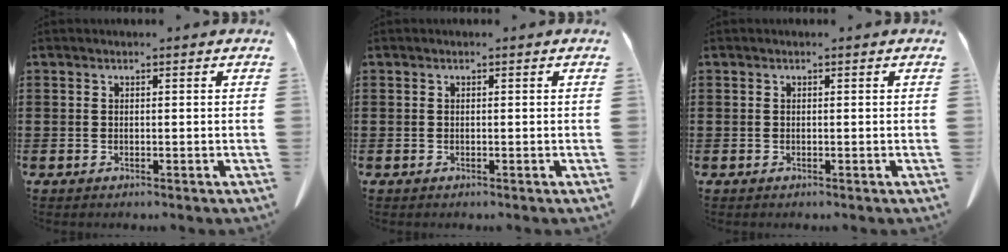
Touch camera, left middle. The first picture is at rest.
{"total": 0.0}
{"total": 0.0}